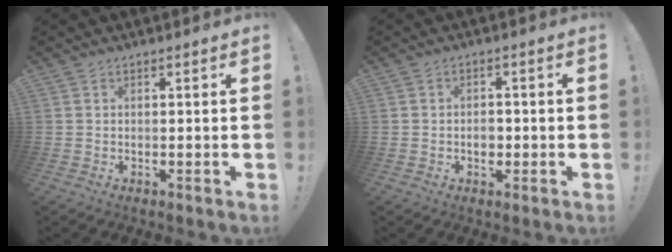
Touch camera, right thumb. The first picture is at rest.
{"total": 3.5, "force": [-1.0, 2.6, 2.1], "torque": [-0.023, 0.001, -0.020]}